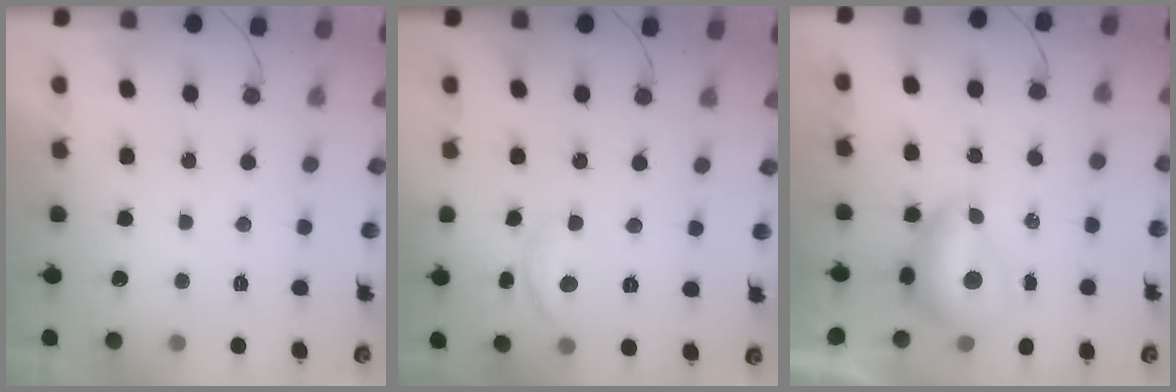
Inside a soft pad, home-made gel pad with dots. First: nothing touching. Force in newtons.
{"total": 7.7, "press": 7.7, "slide": 0.7}
{"total": 9.7, "press": 9.6, "slide": 1.3}